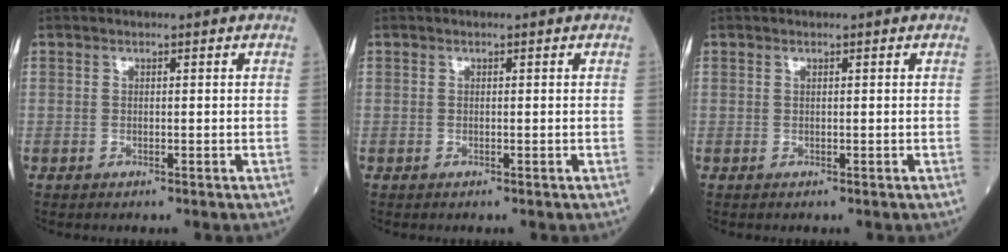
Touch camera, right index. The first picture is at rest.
{"total": 0.0}
{"total": 0.0}